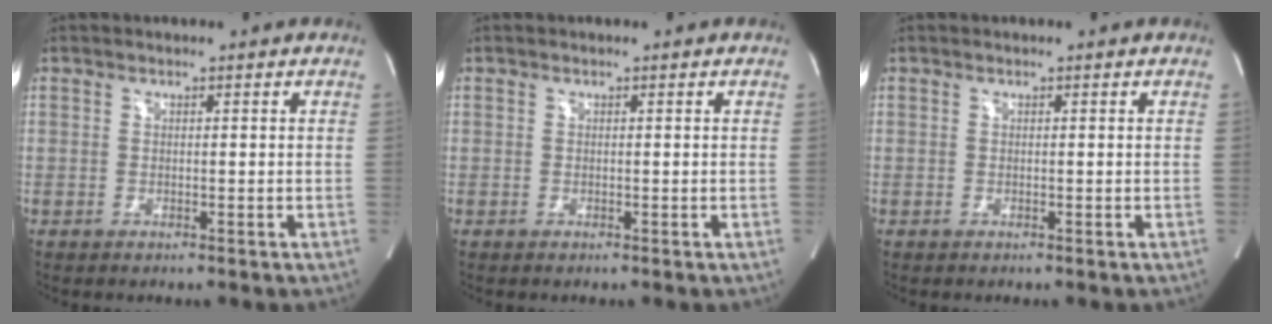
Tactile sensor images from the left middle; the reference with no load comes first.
{"total": 0.0}
{"total": 0.0}